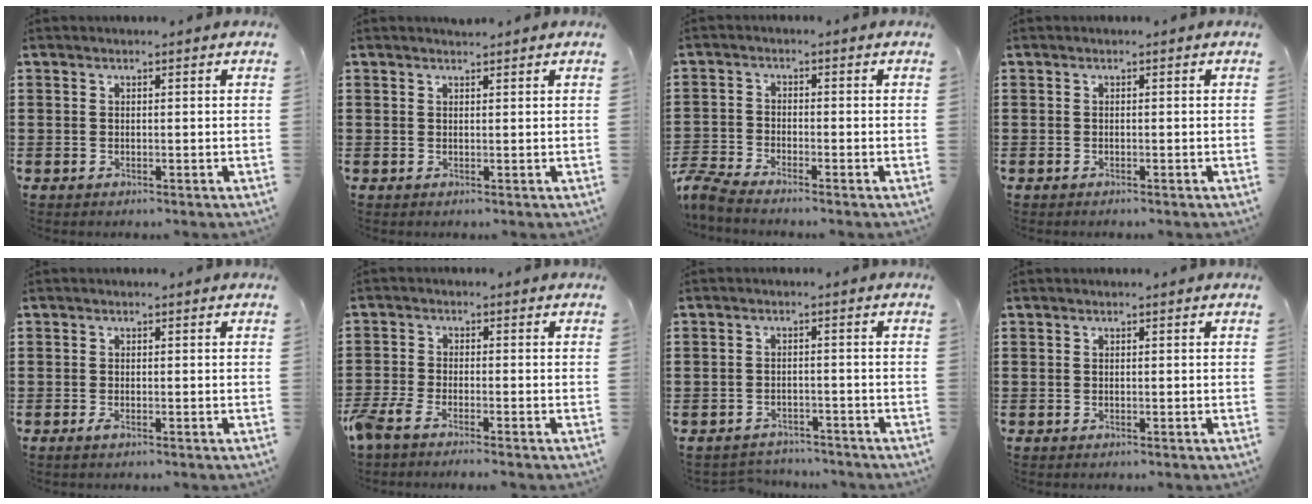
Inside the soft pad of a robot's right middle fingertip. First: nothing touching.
{"total": 0.8, "force": [0.8, 0.2, -0.1], "torque": [0.000, 0.000, 0.015]}
{"total": 3.5, "force": [-3.3, 0.2, 1.2], "torque": [-0.051, -0.012, -0.074]}
{"total": 0.0}
{"total": 0.9, "force": [-0.3, 0.2, 0.8], "torque": [-0.015, -0.004, -0.005]}
{"total": 3.1, "force": [-2.6, 0.4, 1.6], "torque": [-0.064, -0.011, -0.062]}
{"total": 2.4, "force": [-2.3, 0.5, -0.3], "torque": [-0.002, 0.000, -0.054]}
{"total": 0.0}